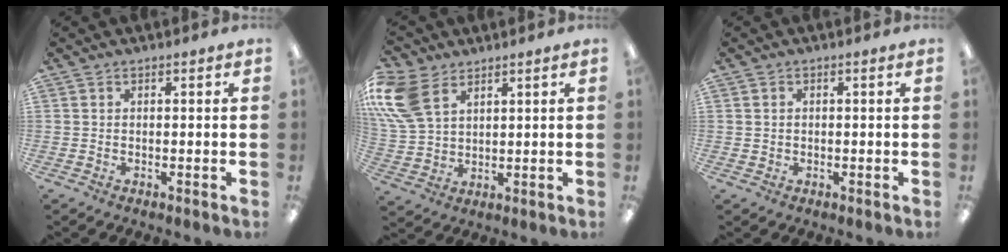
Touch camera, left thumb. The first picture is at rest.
{"total": 12.4, "force": [5.7, 8.2, 7.3], "torque": [-0.178, -0.004, 0.109]}
{"total": 0.5, "force": [0.1, 0.5, 0.0], "torque": [-0.001, 0.001, 0.003]}